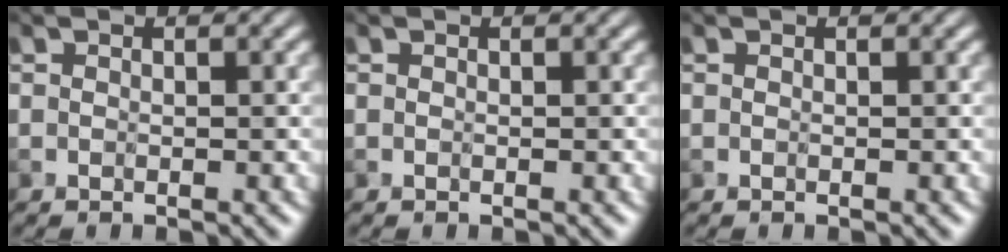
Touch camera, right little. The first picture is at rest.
{"total": 0.0}
{"total": 0.0}